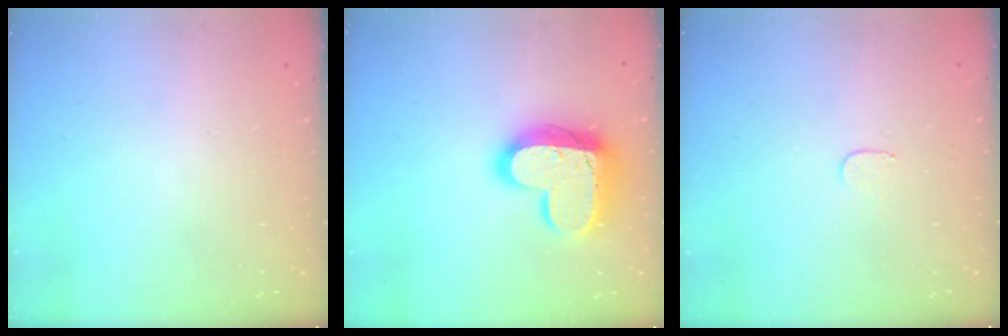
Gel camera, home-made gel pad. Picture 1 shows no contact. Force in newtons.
{"total": 17.8, "press": 17.8, "slide": 1.3}
{"total": 3.4, "press": 3.4, "slide": 0.2}